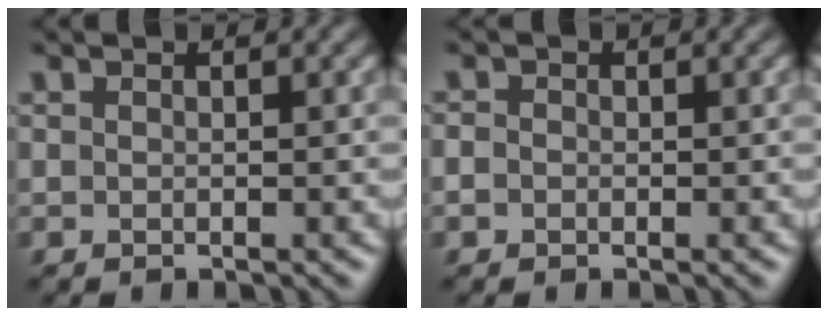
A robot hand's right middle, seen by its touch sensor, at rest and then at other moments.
{"total": 0.8, "force": [-0.2, 0.7, 0.3], "torque": [-0.004, -0.003, -0.006]}